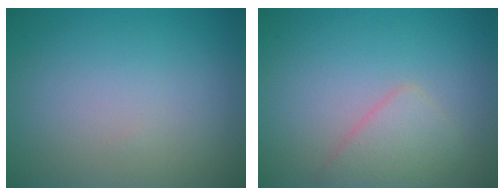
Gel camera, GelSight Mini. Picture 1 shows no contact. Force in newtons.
{"total": 2.5, "press": 2.5, "slide": 0.1}